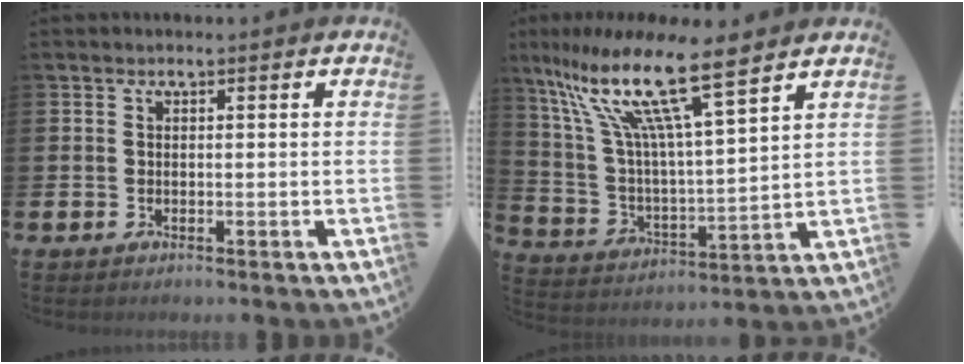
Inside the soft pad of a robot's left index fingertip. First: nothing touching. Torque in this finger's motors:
{"motor_torque": [1.83, -0.30, 1.05, 0.21]}